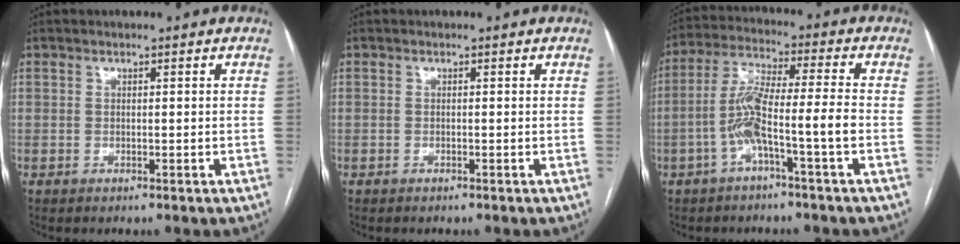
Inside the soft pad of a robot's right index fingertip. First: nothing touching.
{"total": 0.0}
{"total": 8.6, "force": [-3.2, -0.3, 8.0], "torque": [-0.162, 0.023, -0.062]}